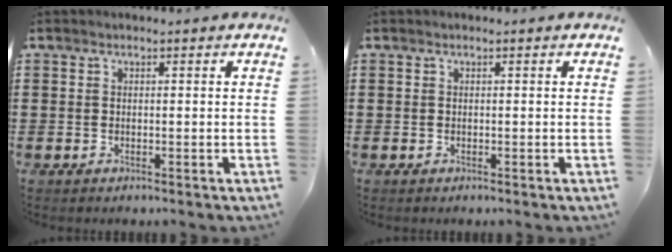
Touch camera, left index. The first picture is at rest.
{"total": 0.0}